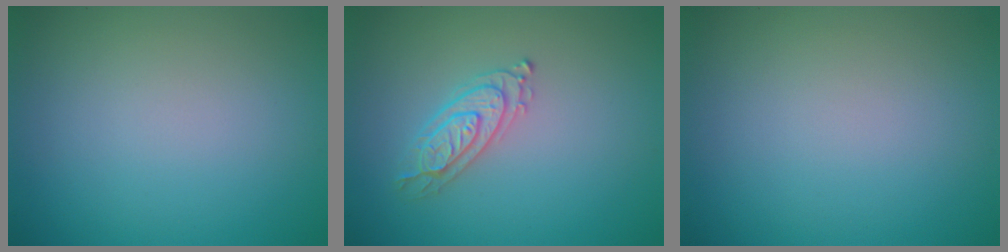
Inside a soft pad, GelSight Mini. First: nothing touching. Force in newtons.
{"total": 2.4, "press": 2.4, "slide": 0.3}
{"total": 0.0}